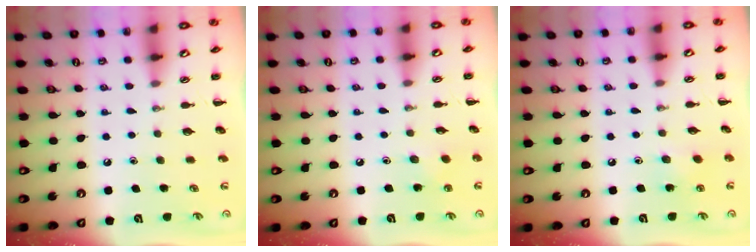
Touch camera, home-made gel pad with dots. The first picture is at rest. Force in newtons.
{"total": 3.8, "press": 3.6, "slide": 1.0}
{"total": 4.0, "press": 3.9, "slide": 1.0}